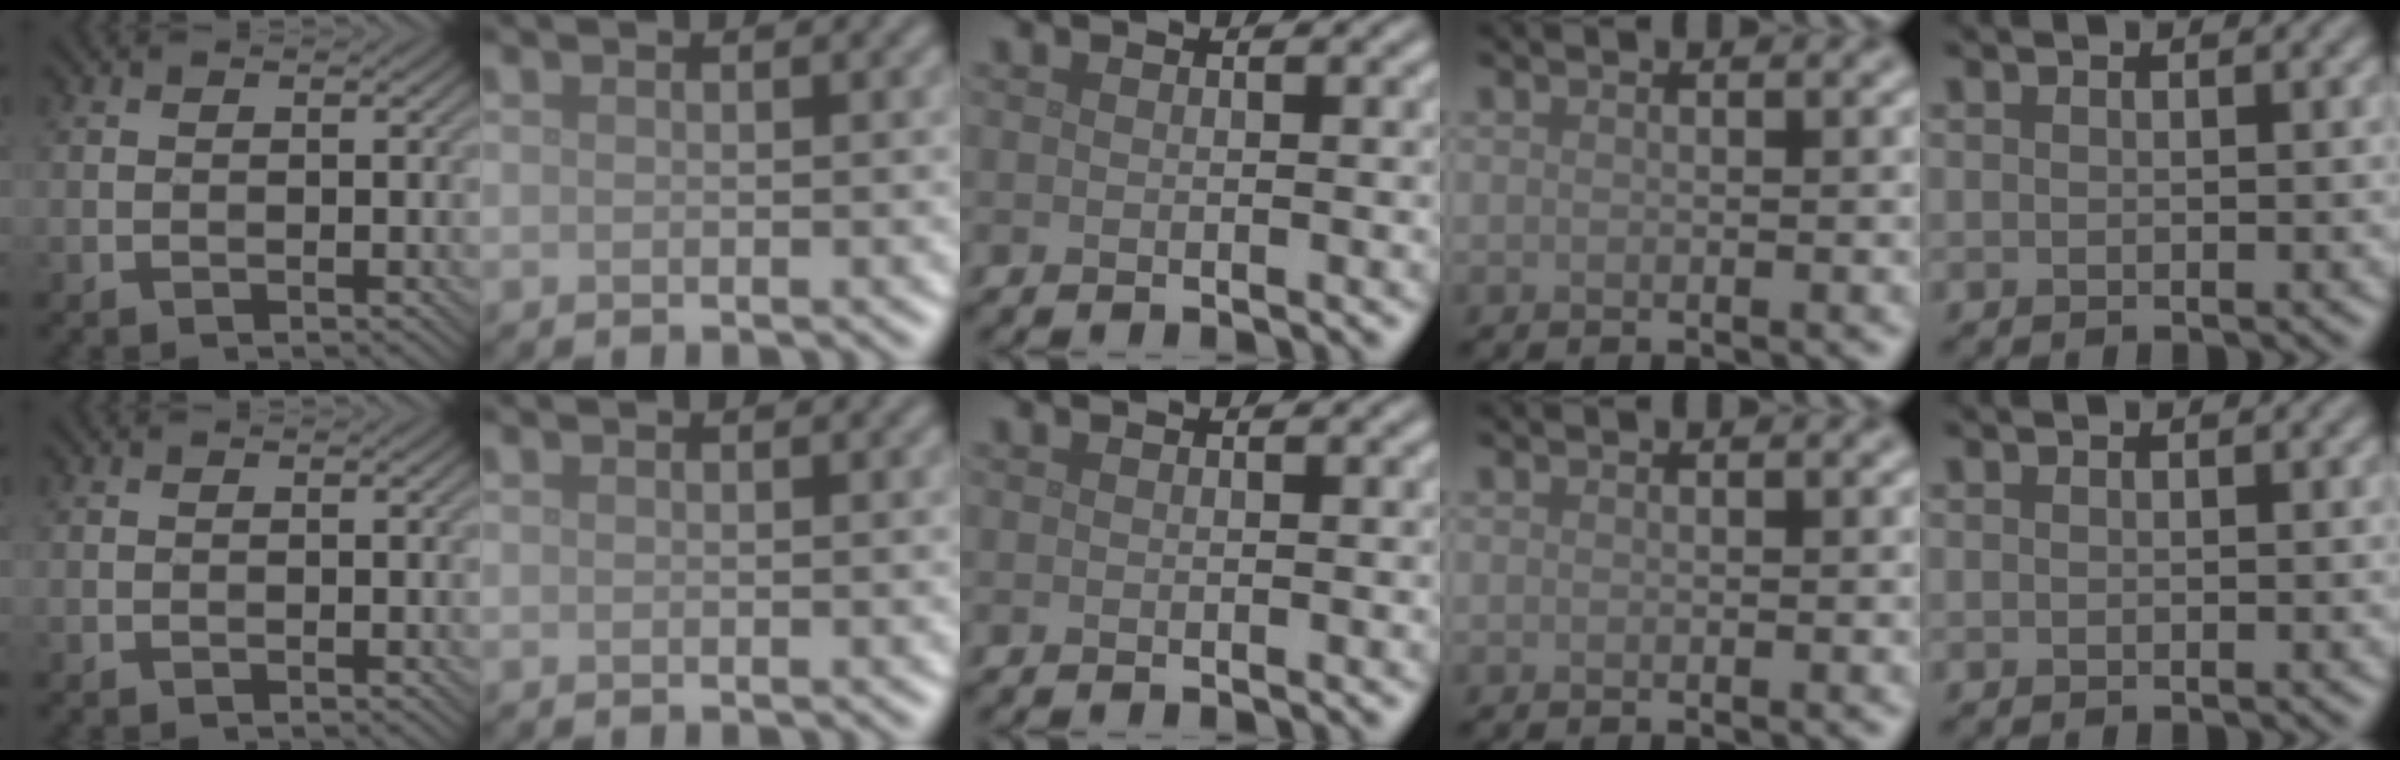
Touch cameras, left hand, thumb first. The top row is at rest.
{}